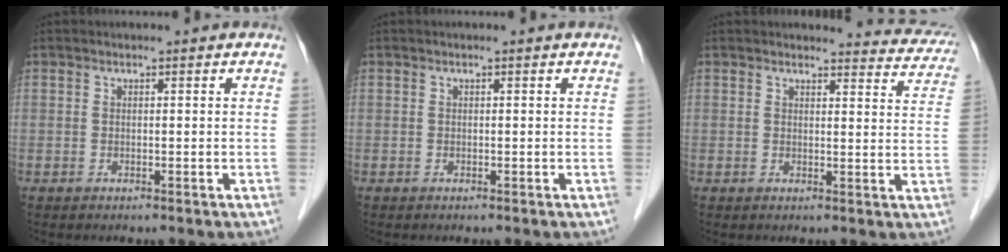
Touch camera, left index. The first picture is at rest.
{"total": 0.0}
{"total": 7.7, "force": [7.6, 1.3, -0.1], "torque": [0.025, -0.033, 0.058]}